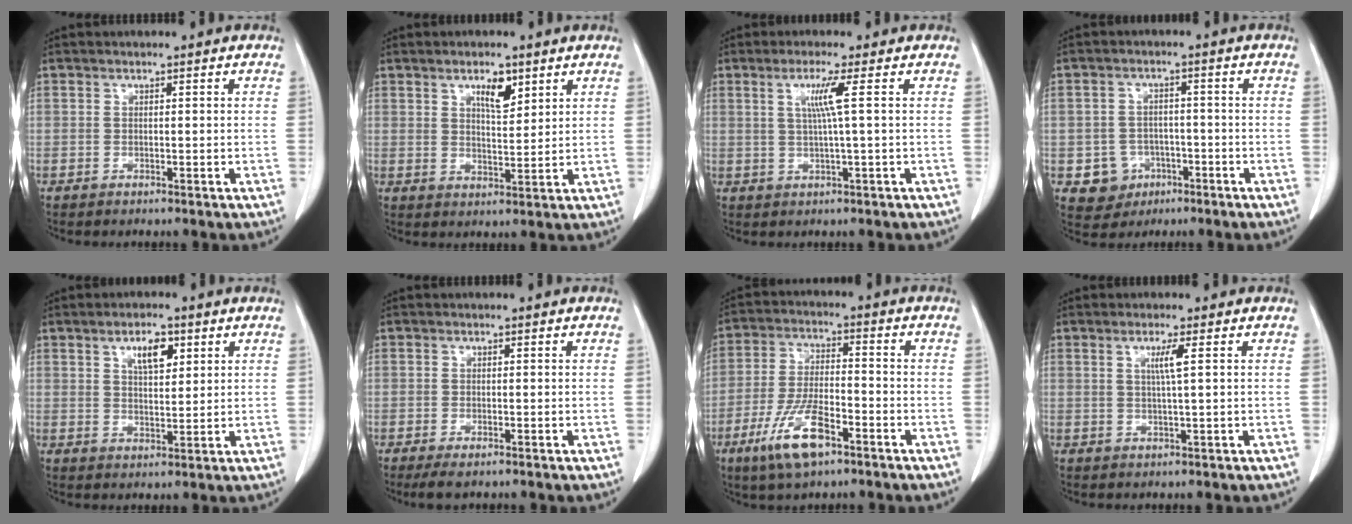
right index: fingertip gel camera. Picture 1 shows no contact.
{"total": 4.8, "force": [2.7, 1.6, 3.5], "torque": [-0.061, -0.001, 0.048]}
{"total": 4.1, "force": [1.1, -1.1, 3.9], "torque": [-0.080, -0.001, 0.021]}
{"total": 5.7, "force": [-2.2, 5.2, 0.9], "torque": [-0.011, 0.011, -0.026]}
{"total": 5.2, "force": [2.5, 2.0, 4.1], "torque": [-0.071, 0.001, 0.044]}
{"total": 2.3, "force": [-1.4, 0.7, 1.6], "torque": [-0.028, -0.005, -0.020]}
{"total": 10.2, "force": [-5.6, 2.8, 8.0], "torque": [-0.164, -0.011, -0.103]}
{"total": 2.8, "force": [0.8, -0.5, 2.6], "torque": [-0.052, -0.002, 0.014]}